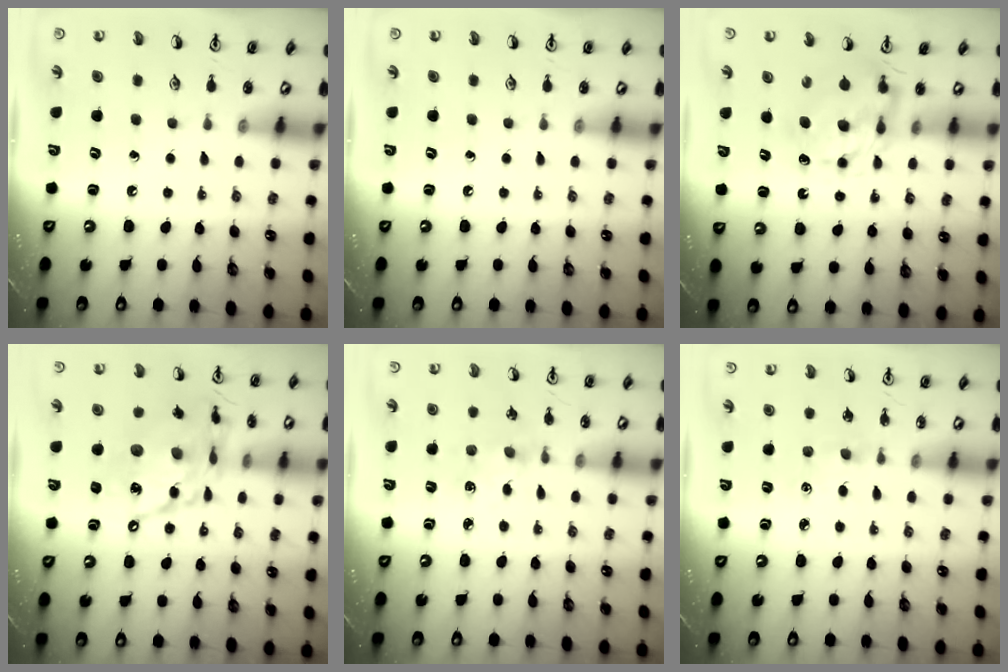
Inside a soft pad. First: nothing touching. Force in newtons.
{"total": 0.0}
{"total": 7.9, "press": 7.9, "slide": 0.7}
{"total": 16.0, "press": 16.0, "slide": 1.0}
{"total": 1.9, "press": 1.8, "slide": 0.2}
{"total": 1.1, "press": 1.1, "slide": 0.3}